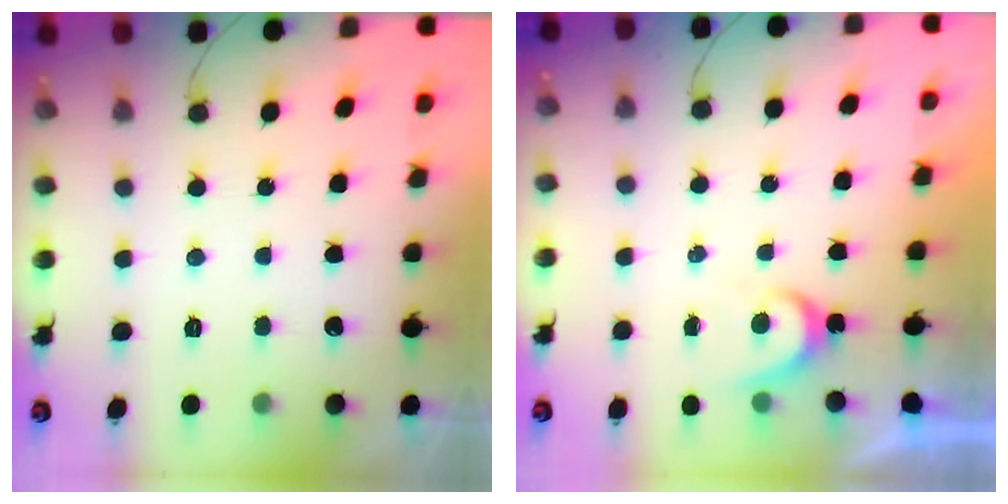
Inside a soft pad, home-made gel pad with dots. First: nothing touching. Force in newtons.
{"total": 3.7, "press": 3.7, "slide": 0.3}